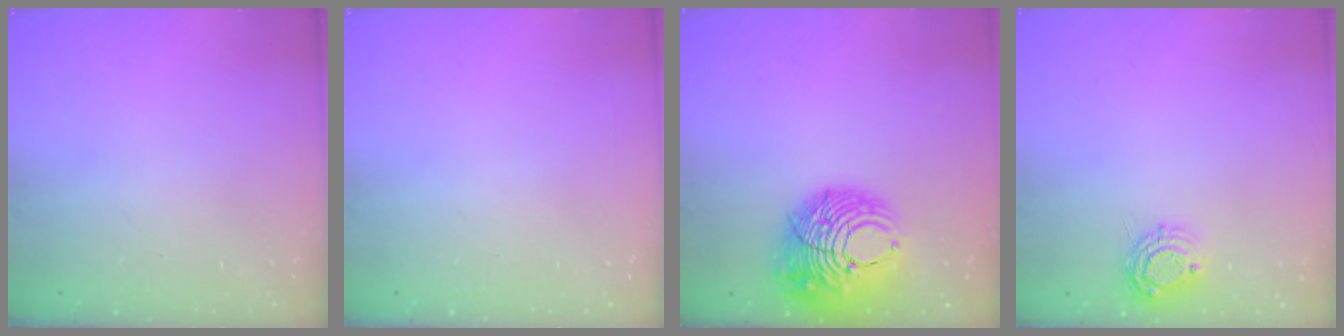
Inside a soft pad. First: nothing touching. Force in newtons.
{"total": 0.0}
{"total": 13.6, "press": 13.5, "slide": 1.8}
{"total": 7.9, "press": 7.9, "slide": 0.7}